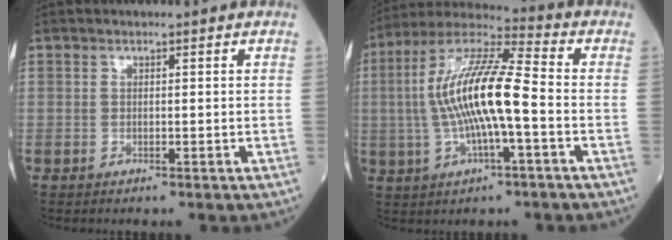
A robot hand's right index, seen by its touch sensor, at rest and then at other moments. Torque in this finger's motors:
{"motor_torque": [2.12, -0.02, 1.06, 0.21]}